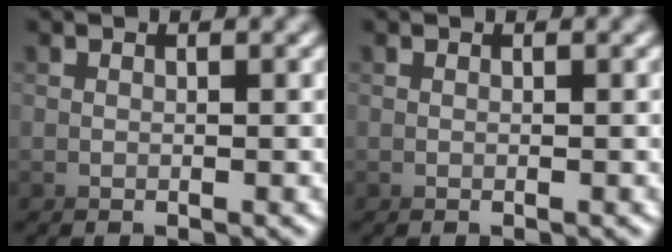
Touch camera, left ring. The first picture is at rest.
{"total": 0.0}